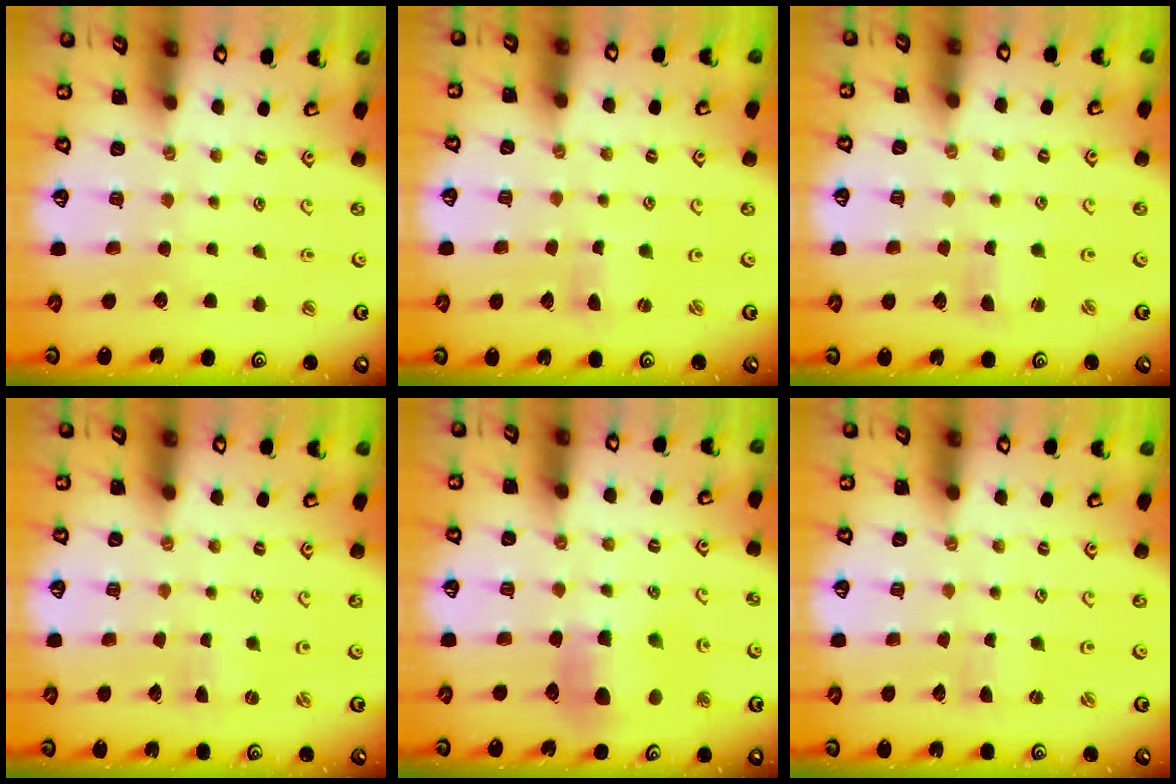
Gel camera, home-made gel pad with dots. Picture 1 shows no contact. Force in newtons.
{"total": 0.6, "press": 0.6, "slide": 0.2}
{"total": 1.5, "press": 1.5, "slide": 0.3}
{"total": 0.0}
{"total": 9.2, "press": 9.1, "slide": 1.3}
{"total": 0.5, "press": 0.5, "slide": 0.1}